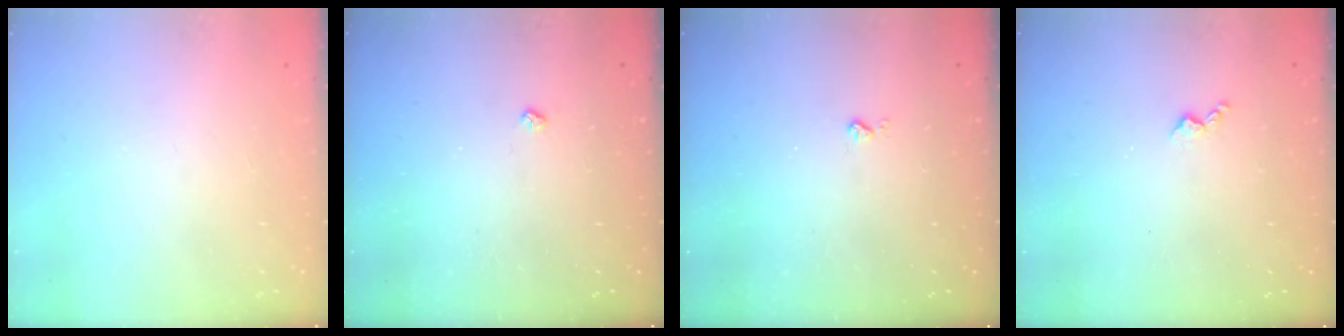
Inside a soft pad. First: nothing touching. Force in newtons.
{"total": 2.6, "press": 2.5, "slide": 0.5}
{"total": 2.0, "press": 2.0, "slide": 0.4}
{"total": 3.3, "press": 3.2, "slide": 0.6}